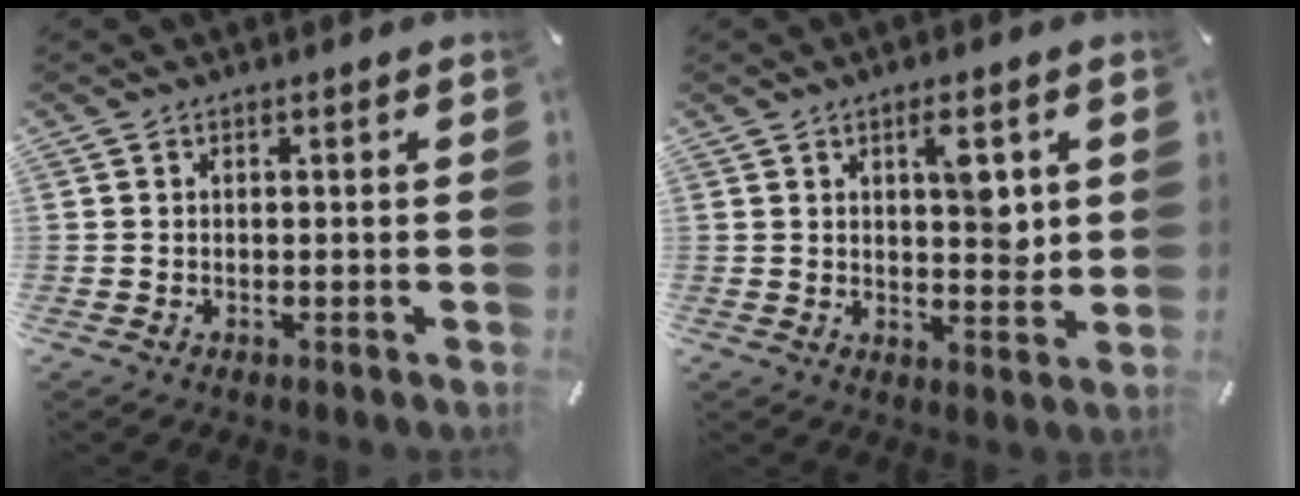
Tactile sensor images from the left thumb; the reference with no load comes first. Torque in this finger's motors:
{"motor_torque": [1.26, 1.34, 0.74, -0.85, 0.27]}